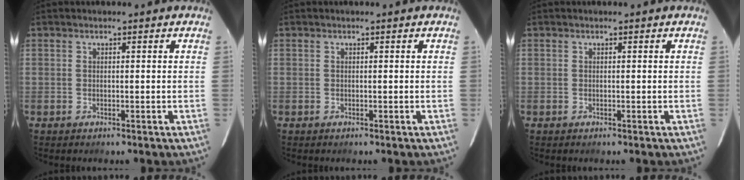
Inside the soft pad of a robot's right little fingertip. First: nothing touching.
{"total": 0.0}
{"total": 0.0}